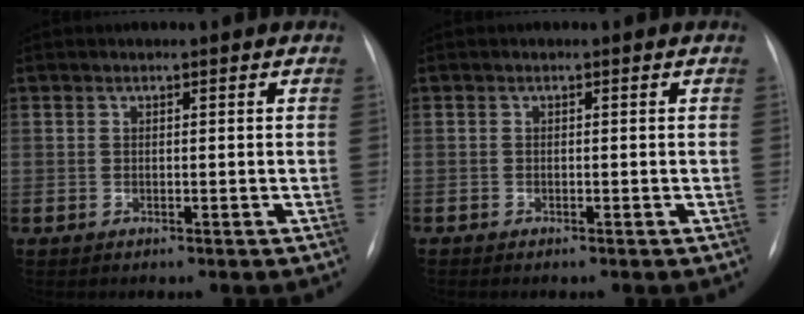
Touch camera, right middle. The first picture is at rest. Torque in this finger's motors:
{"motor_torque": [0.45, -0.26, 0.06, 0.01]}